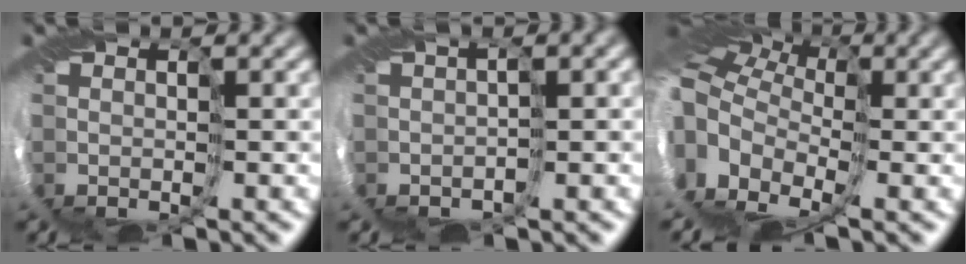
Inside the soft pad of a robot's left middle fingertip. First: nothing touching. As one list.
[{"total": 2.2, "force": [-0.8, 1.0, 1.8], "torque": [-0.022, 0.012, -0.002]}, {"total": 14.0, "force": [1.1, 9.6, 10.1], "torque": [-0.221, 0.030, -0.009]}]